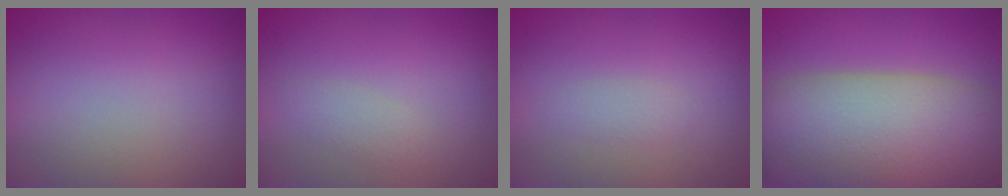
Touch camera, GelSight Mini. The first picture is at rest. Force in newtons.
{"total": 1.4, "press": 1.4, "slide": 0.1}
{"total": 1.1, "press": 1.1, "slide": 0.1}
{"total": 13.5, "press": 13.5, "slide": 0.9}